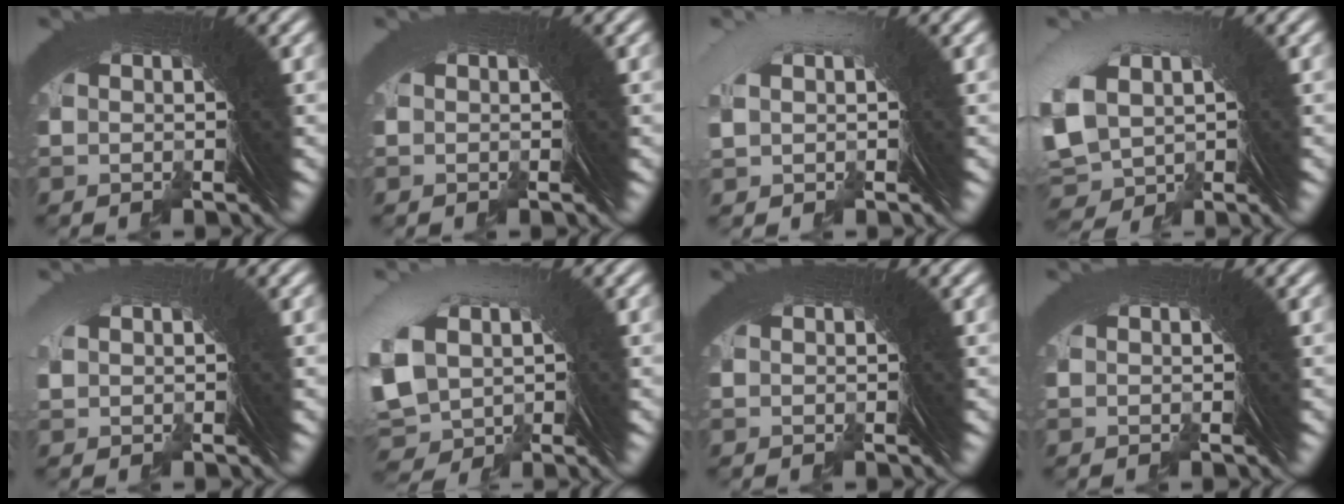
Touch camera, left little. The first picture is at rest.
{"total": 1.3, "force": [-0.4, -0.9, -0.8], "torque": [0.018, 0.005, -0.006]}
{"total": 1.1, "force": [0.7, 0.3, 0.8], "torque": [-0.023, 0.022, 0.010]}
{"total": 5.4, "force": [-0.3, 4.6, 2.9], "torque": [-0.094, -0.008, 0.006]}
{"total": 0.9, "force": [-0.1, -0.7, -0.6], "torque": [0.003, 0.007, 0.003]}
{"total": 5.9, "force": [-0.7, 5.1, 3.0], "torque": [-0.094, -0.012, -0.001]}
{"total": 0.0}
{"total": 0.9, "force": [-0.3, -0.7, -0.5], "torque": [0.013, 0.004, -0.006]}